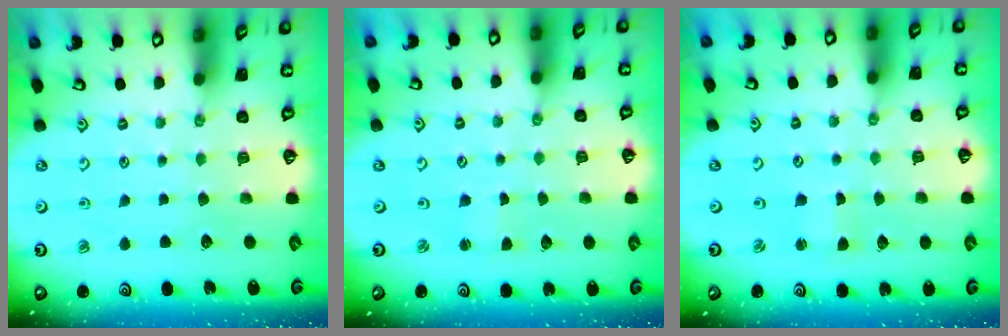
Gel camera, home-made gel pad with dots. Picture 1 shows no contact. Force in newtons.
{"total": 0.9, "press": 0.9, "slide": 0.0}
{"total": 1.4, "press": 1.4, "slide": 0.1}